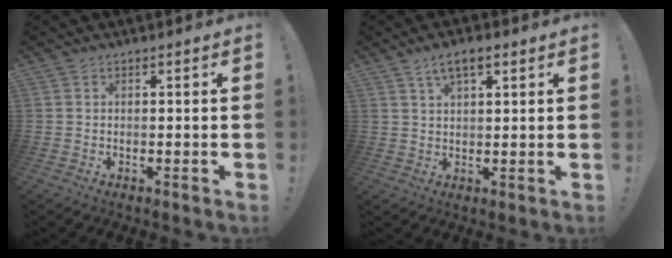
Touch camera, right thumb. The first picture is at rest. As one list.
[{"total": 5.4, "force": [3.0, 2.0, 4.0], "torque": [-0.066, -0.006, 0.052]}]